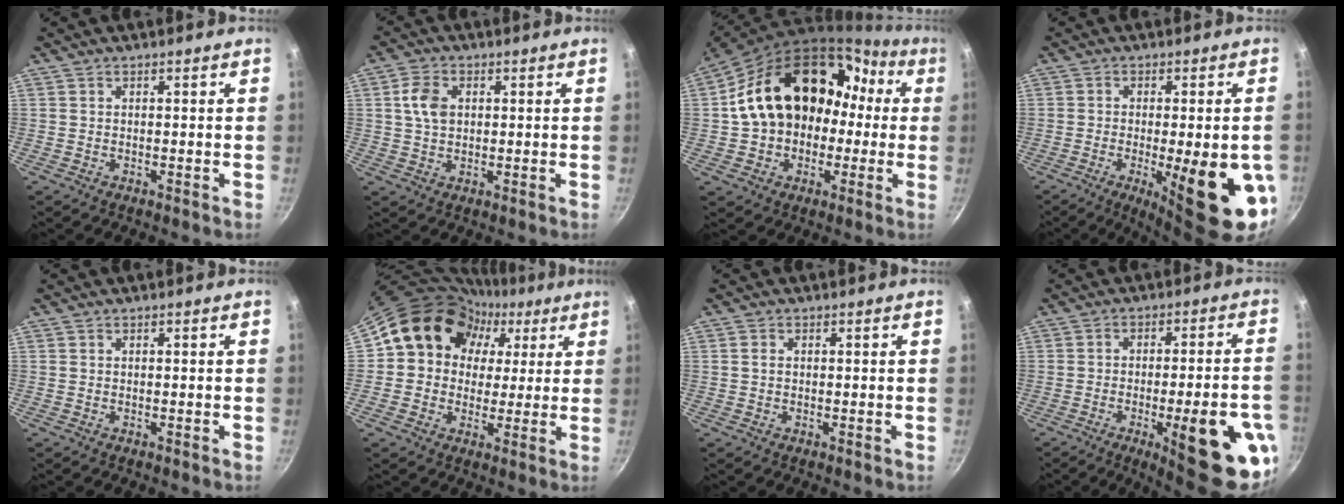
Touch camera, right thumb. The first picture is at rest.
{"total": 5.7, "force": [1.3, 4.0, 3.9], "torque": [-0.063, 0.003, 0.023]}
{"total": 22.9, "force": [1.6, 17.3, 14.9], "torque": [-0.229, 0.079, 0.036]}
{"total": 17.6, "force": [-4.8, 4.9, 16.2], "torque": [-0.196, -0.004, -0.053]}
{"total": 0.0}
{"total": 13.8, "force": [4.2, 12.0, 5.5], "torque": [-0.051, 0.025, 0.053]}
{"total": 1.2, "force": [0.2, 0.9, 0.8], "torque": [-0.015, 0.004, 0.002]}
{"total": 19.1, "force": [-6.7, 4.6, 17.3], "torque": [-0.203, 0.021, -0.083]}